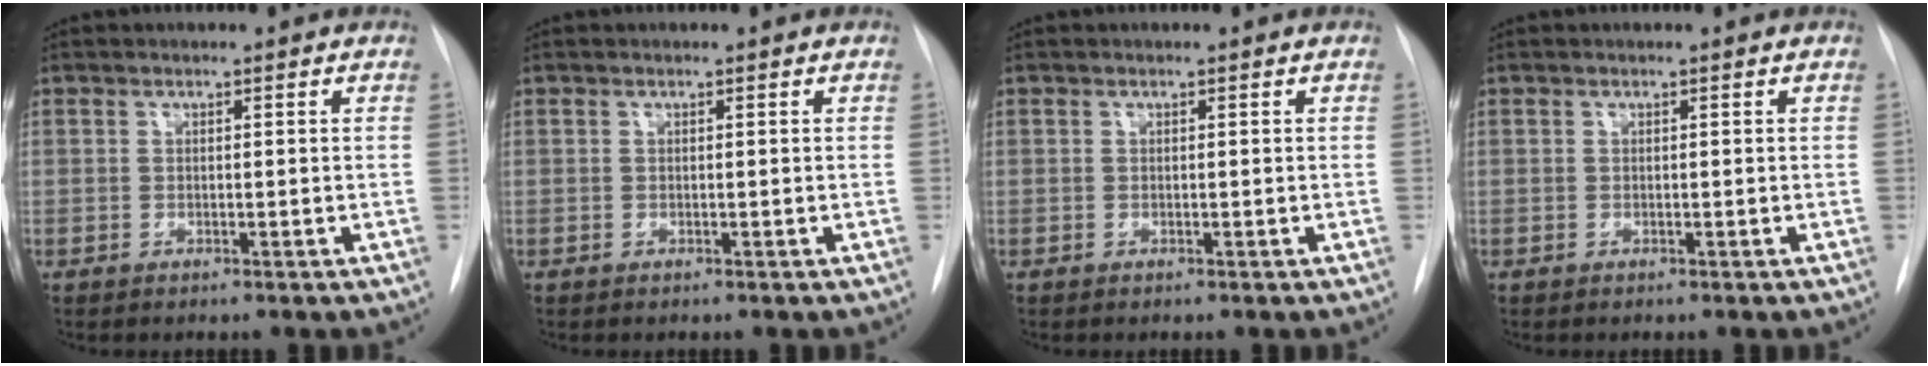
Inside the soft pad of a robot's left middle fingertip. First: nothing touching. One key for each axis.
{"total": 0.0}
{"total": 0.0}
{"total": 0.0}